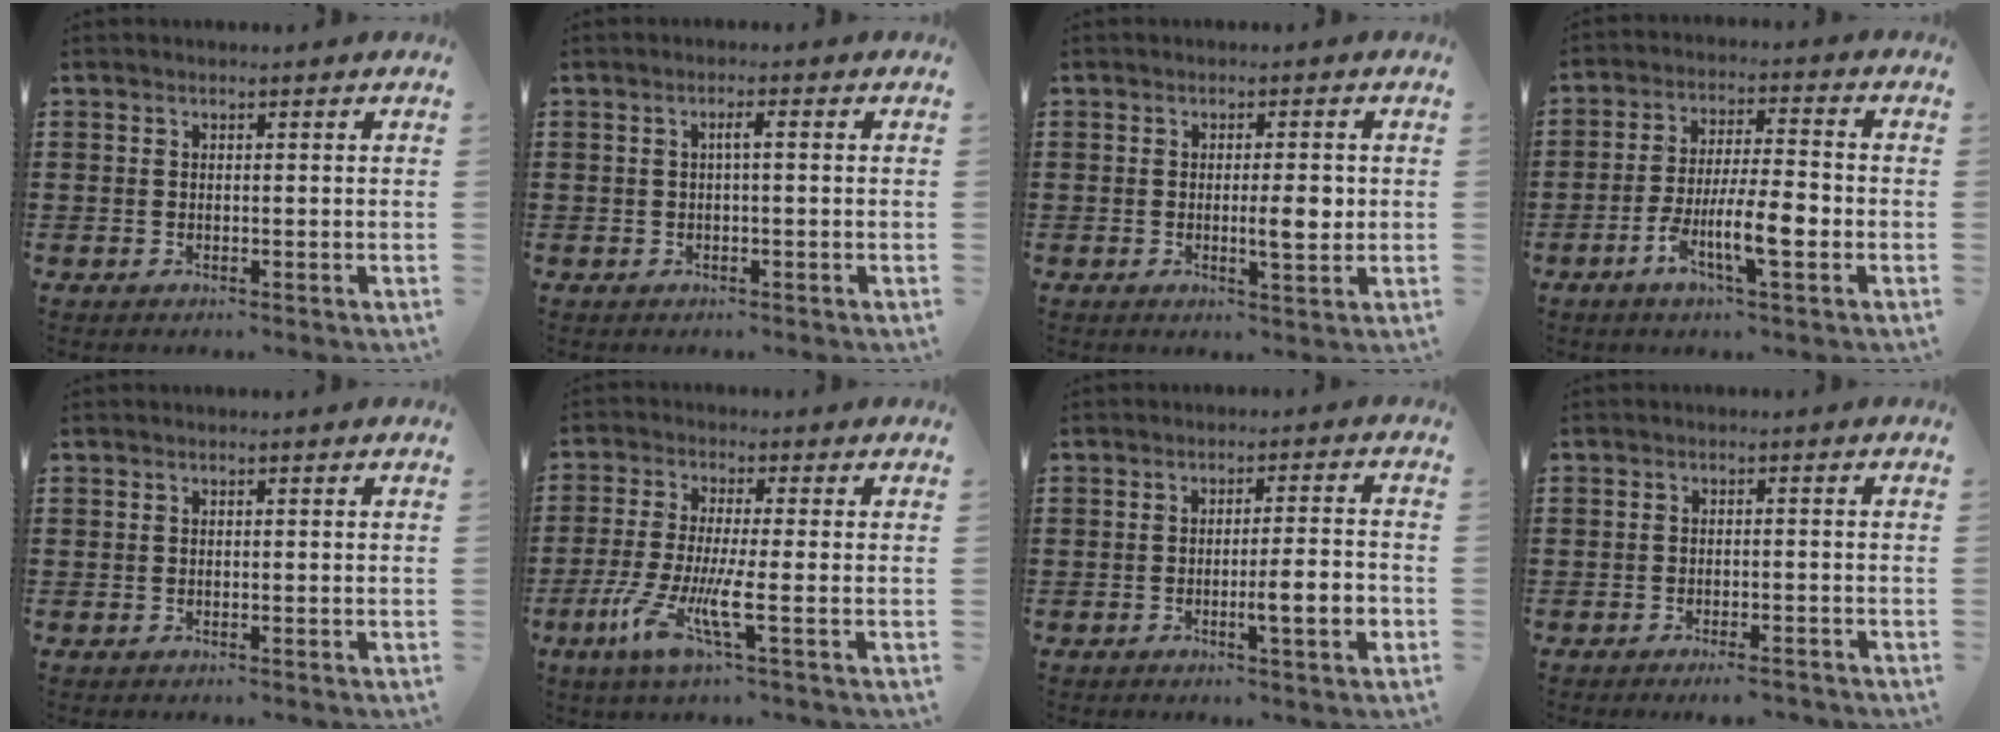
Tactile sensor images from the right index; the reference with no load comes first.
{"total": 1.5, "force": [0.0, 0.1, 1.5], "torque": [-0.029, 0.001, -0.003]}
{"total": 4.1, "force": [-0.2, 0.9, 4.0], "torque": [-0.062, -0.003, -0.006]}
{"total": 8.6, "force": [-3.4, 2.0, 7.6], "torque": [-0.152, -0.006, -0.065]}
{"total": 0.0}
{"total": 8.6, "force": [-2.9, 0.5, 8.1], "torque": [-0.180, -0.028, -0.056]}
{"total": 6.1, "force": [-1.8, 0.5, 5.8], "torque": [-0.085, -0.010, -0.032]}
{"total": 2.2, "force": [-1.9, 0.1, 1.0], "torque": [-0.019, 0.000, -0.037]}